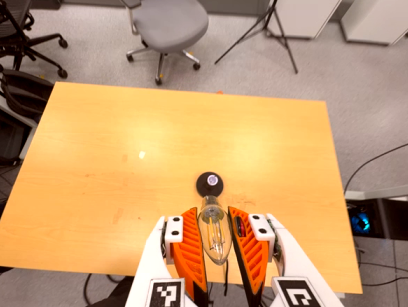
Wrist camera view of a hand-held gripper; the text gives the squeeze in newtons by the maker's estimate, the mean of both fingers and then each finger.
{"total": 13.4, "left": 14.5, "right": 12.2}